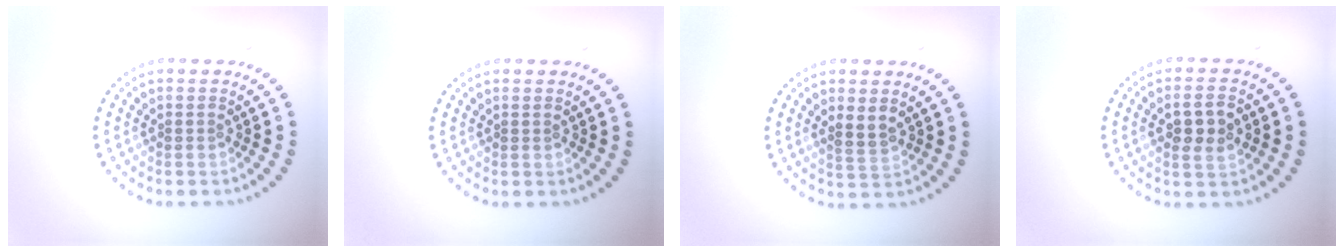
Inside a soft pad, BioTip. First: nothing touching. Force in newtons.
{"total": 0.0}
{"total": 1.7, "press": 1.6, "slide": 0.8}
{"total": 2.9, "press": 2.9, "slide": 0.4}